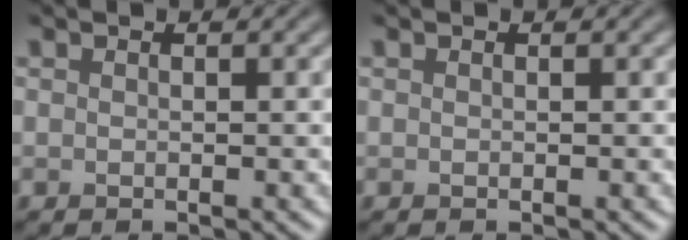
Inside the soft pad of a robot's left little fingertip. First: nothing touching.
{"total": 0.0}